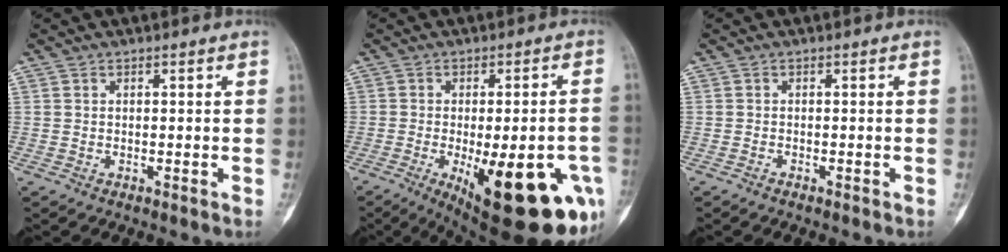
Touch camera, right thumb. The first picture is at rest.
{"total": 24.2, "force": [-8.8, 8.2, 21.0], "torque": [-0.219, -0.005, -0.101]}
{"total": 0.6, "force": [-0.5, 0.1, 0.2], "torque": [-0.007, 0.000, -0.010]}